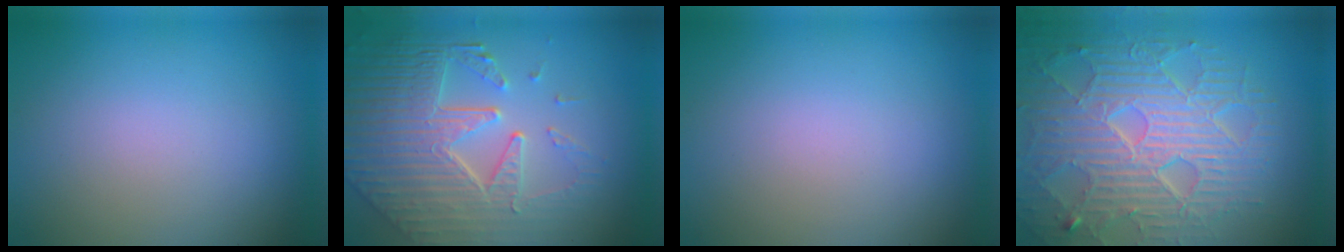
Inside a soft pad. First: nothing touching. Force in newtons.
{"total": 8.6, "press": 5.9, "slide": 6.3}
{"total": 0.0}
{"total": 8.9, "press": 6.4, "slide": 6.2}